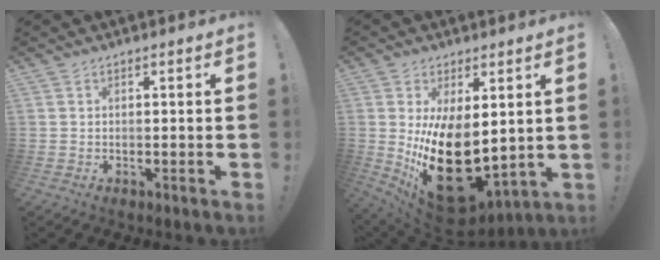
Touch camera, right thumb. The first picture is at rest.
{"total": 21.4, "force": [-1.1, 12.2, 17.5], "torque": [-0.295, -0.018, 0.008]}